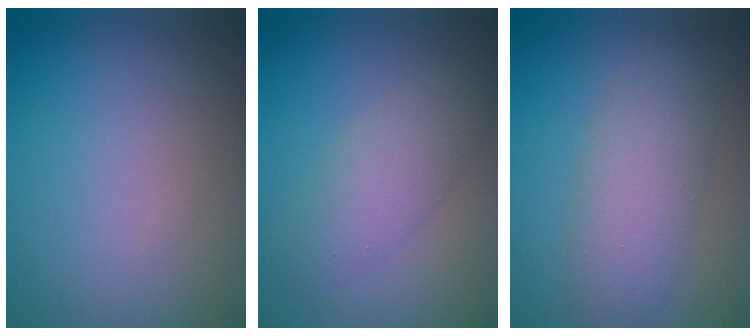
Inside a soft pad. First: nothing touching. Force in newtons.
{"total": 3.3, "press": 3.3, "slide": 0.1}
{"total": 4.7, "press": 4.7, "slide": 0.1}